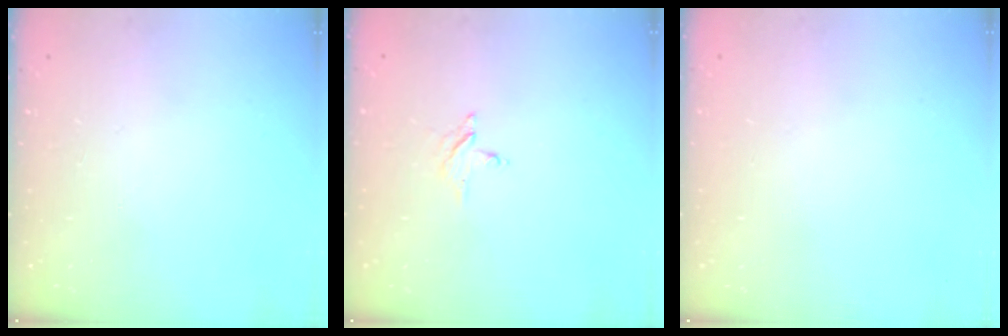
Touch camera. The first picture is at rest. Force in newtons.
{"total": 2.3, "press": 2.2, "slide": 0.3}
{"total": 0.0}